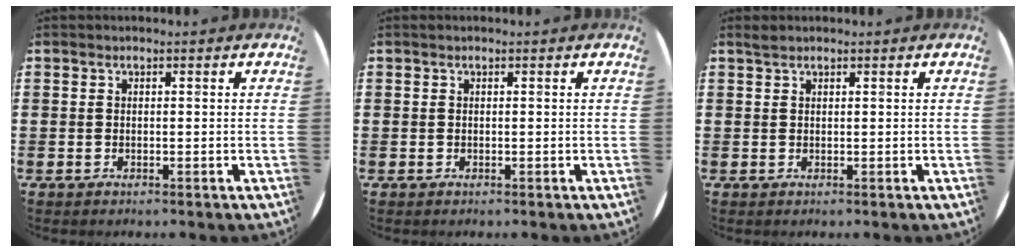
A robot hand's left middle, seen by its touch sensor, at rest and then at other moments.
{"total": 0.0}
{"total": 0.7, "force": [0.7, 0.1, 0.1], "torque": [-0.002, 0.002, 0.013]}